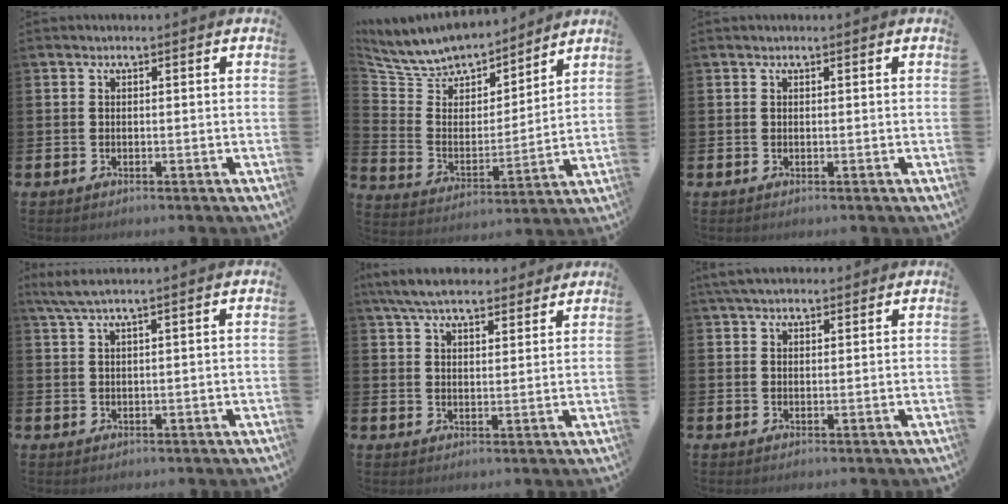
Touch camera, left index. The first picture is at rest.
{"total": 8.1, "force": [7.8, 2.1, 0.2], "torque": [-0.060, -0.066, 0.140]}
{"total": 0.0}
{"total": 3.0, "force": [2.4, -0.5, 1.7], "torque": [-0.045, -0.002, 0.044]}
{"total": 6.8, "force": [6.3, 1.6, 2.0], "torque": [-0.056, -0.018, 0.115]}
{"total": 3.9, "force": [3.4, 1.3, 1.4], "torque": [-0.033, -0.003, 0.064]}